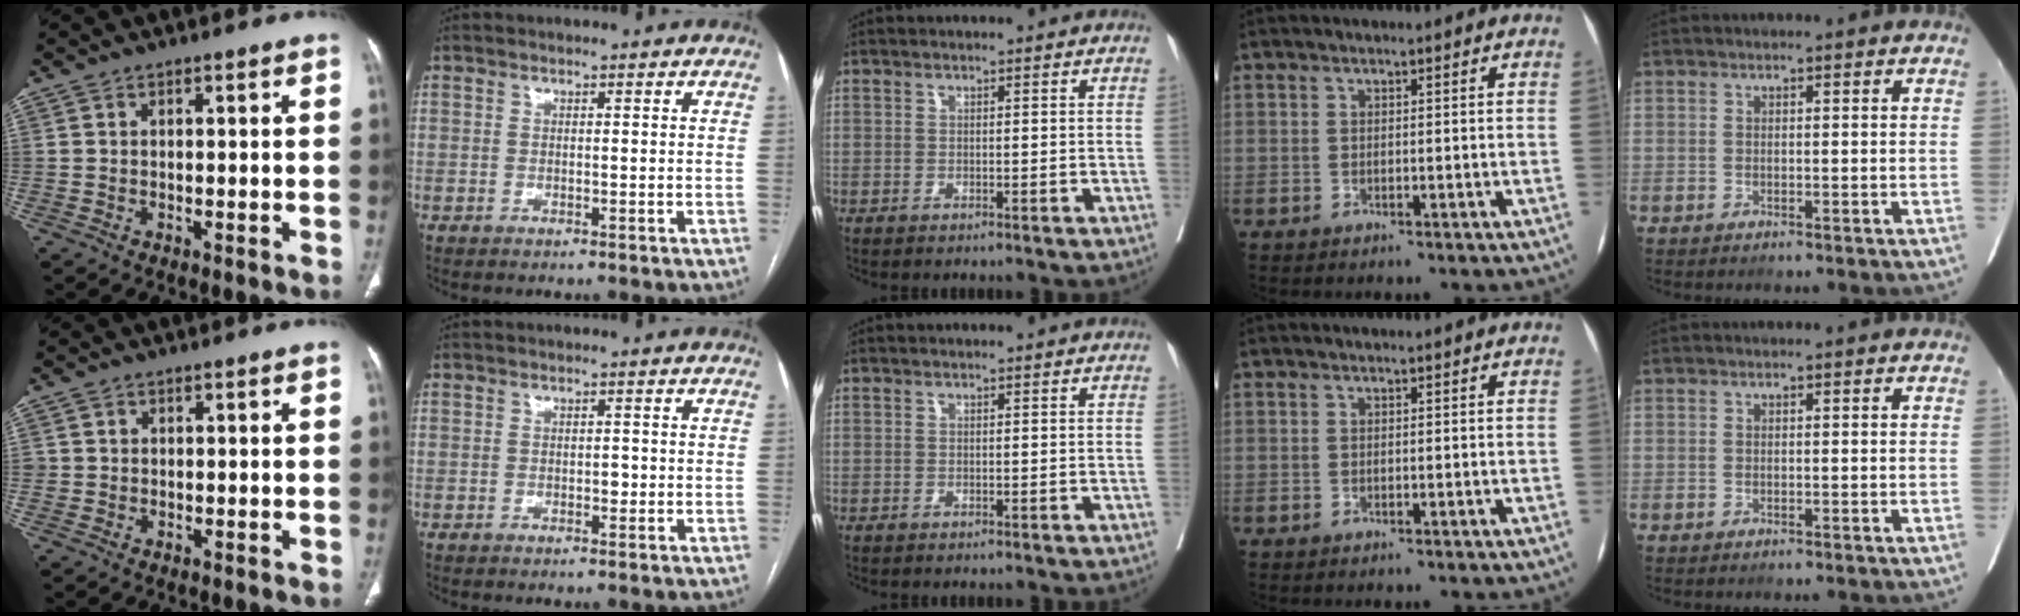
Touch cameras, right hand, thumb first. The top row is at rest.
{"thumb": {"total": 1.2, "force": [0.0, 1.2, 0.0], "torque": [0.009, 0.005, -0.001]}, "index": {"total": 1.0, "force": [-0.2, 0.6, 0.7], "torque": [-0.009, 0.002, -0.003]}}